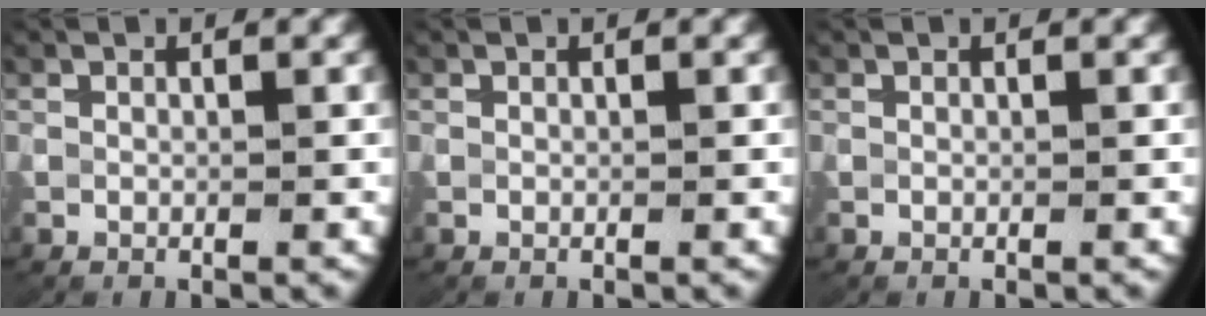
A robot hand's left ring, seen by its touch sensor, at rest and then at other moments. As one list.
[{"total": 0.0}, {"total": 0.0}]